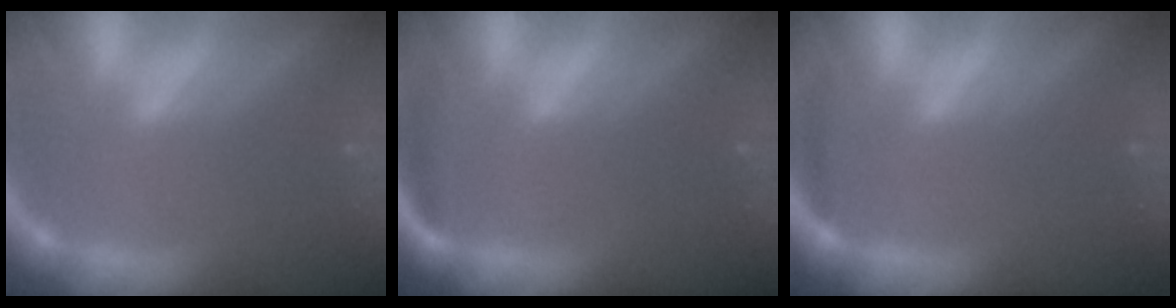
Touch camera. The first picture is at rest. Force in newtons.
{"total": 1.9}
{"total": 0.9}